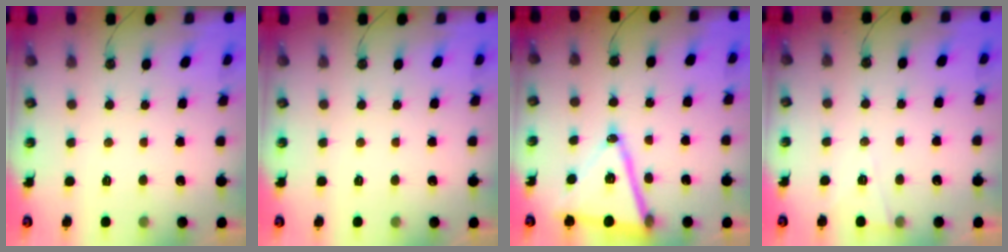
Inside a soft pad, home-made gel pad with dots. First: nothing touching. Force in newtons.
{"total": 0.0}
{"total": 16.9, "press": 16.5, "slide": 3.8}
{"total": 5.3, "press": 3.1, "slide": 4.3}